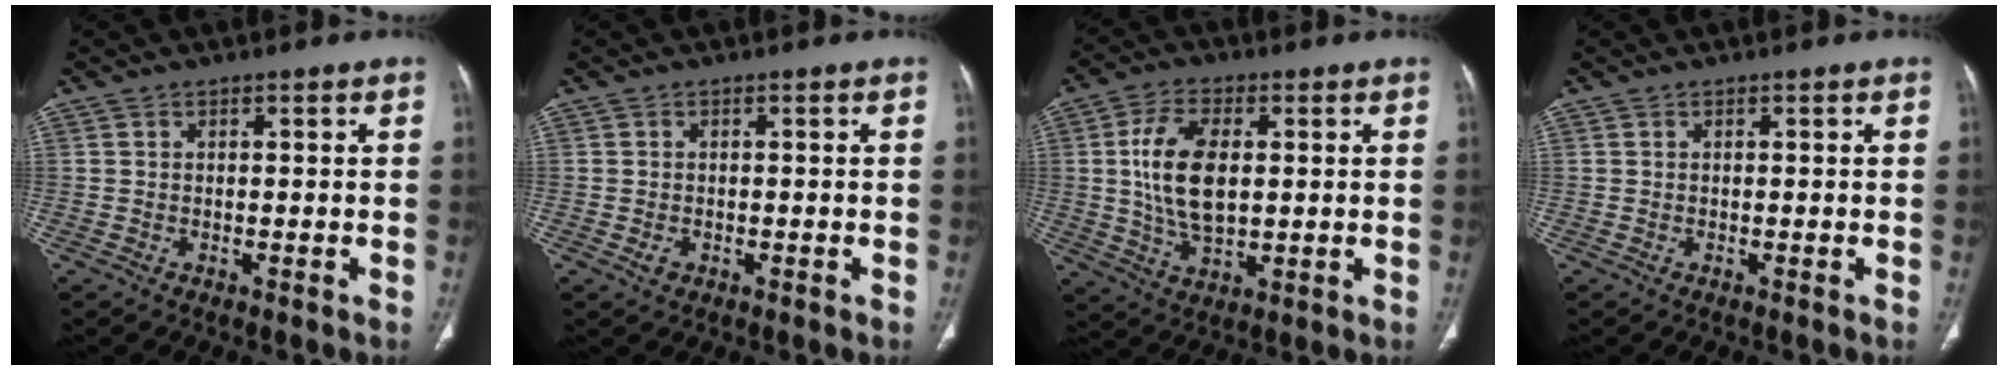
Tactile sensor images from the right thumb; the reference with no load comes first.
{"total": 1.4, "force": [-0.5, 1.1, 0.8], "torque": [-0.010, 0.003, -0.006]}
{"total": 12.3, "force": [1.4, 6.6, 10.3], "torque": [-0.191, -0.005, 0.029]}
{"total": 0.0}